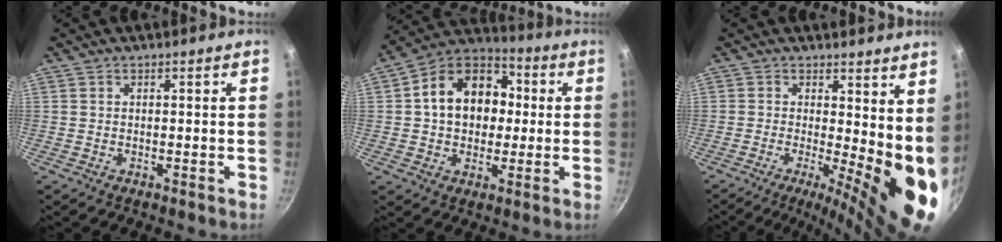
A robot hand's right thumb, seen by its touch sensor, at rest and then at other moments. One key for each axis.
{"total": 16.2, "fx": 1.6, "fy": 12.3, "fz": 10.3, "tx": -0.135, "ty": 0.030, "tz": 0.008}
{"total": 12.7, "fx": -0.1, "fy": 4.3, "fz": 12.0, "tx": -0.144, "ty": -0.024, "tz": 0.001}